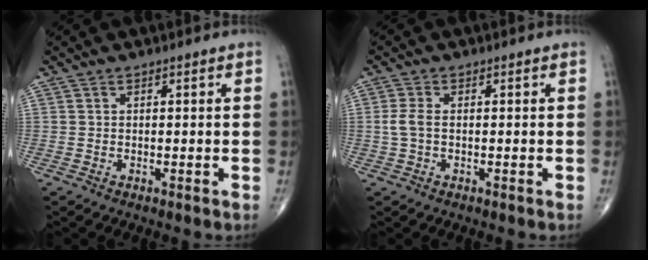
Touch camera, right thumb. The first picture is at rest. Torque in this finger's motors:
{"motor_torque": [-0.06, 0.36, 0.46, -0.06, 0.02]}